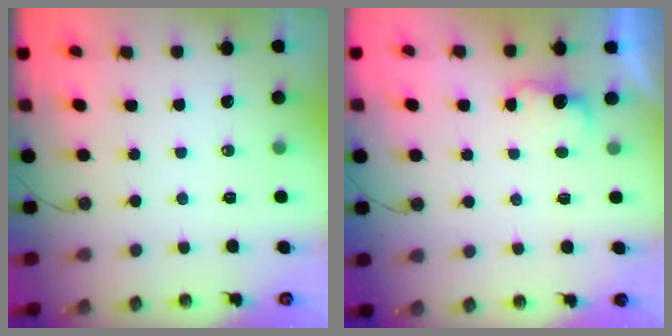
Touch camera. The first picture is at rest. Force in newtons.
{"total": 3.6, "press": 3.4, "slide": 1.0}